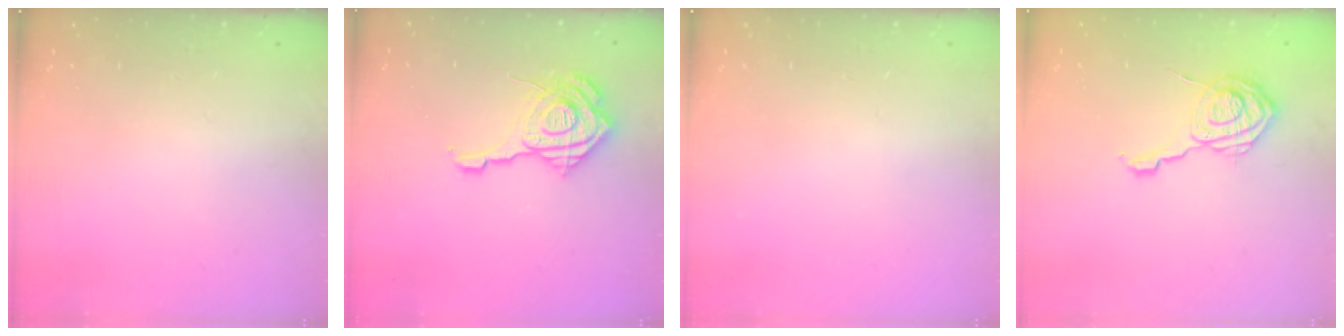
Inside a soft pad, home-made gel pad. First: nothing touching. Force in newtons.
{"total": 16.9, "press": 16.8, "slide": 1.7}
{"total": 0.0}
{"total": 12.1, "press": 12.1, "slide": 0.7}